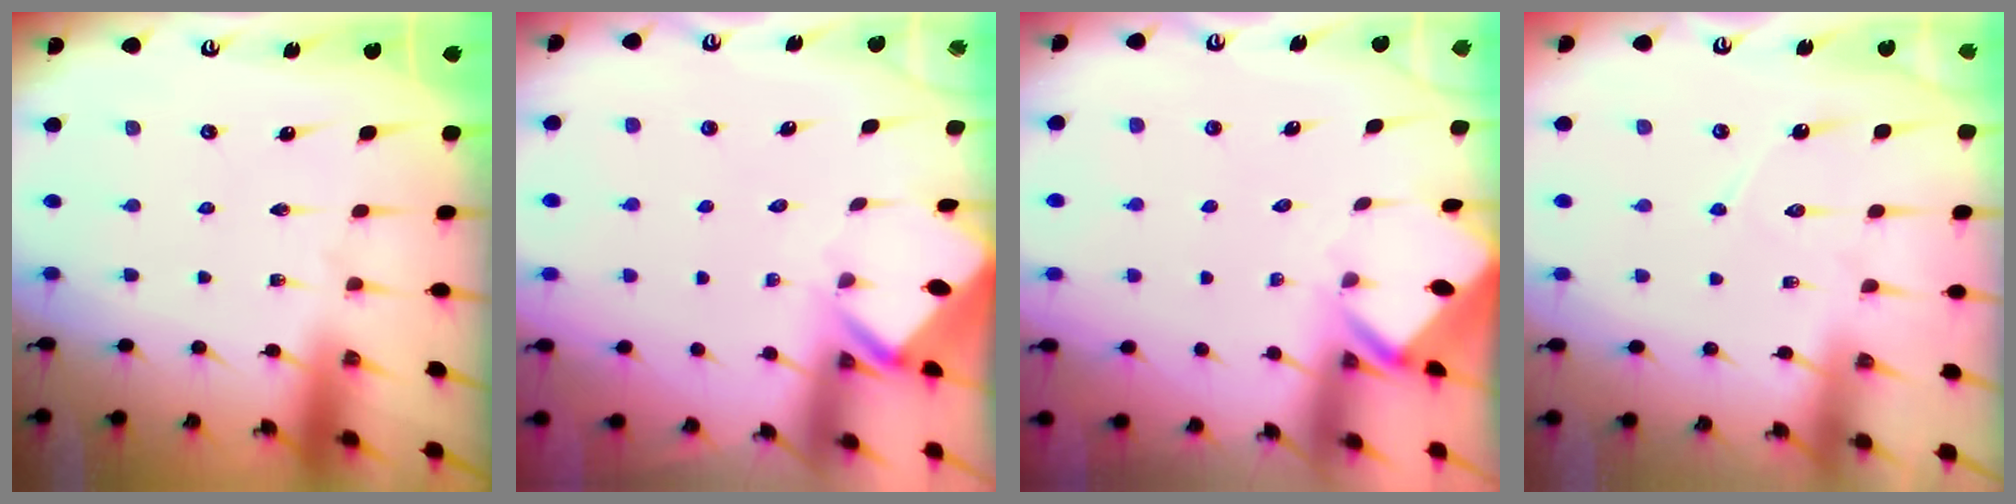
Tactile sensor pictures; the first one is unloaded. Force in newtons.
{"total": 2.9, "press": 2.9, "slide": 0.2}
{"total": 2.4, "press": 2.4, "slide": 0.1}
{"total": 7.3, "press": 7.3, "slide": 0.5}